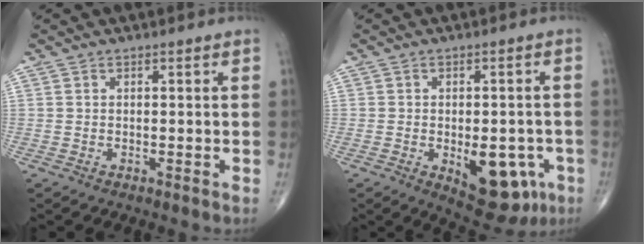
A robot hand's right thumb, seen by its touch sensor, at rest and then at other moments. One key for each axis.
{"total": 12.5, "fx": -4.2, "fy": 6.5, "fz": 9.8, "tx": -0.098, "ty": 0.009, "tz": -0.041}